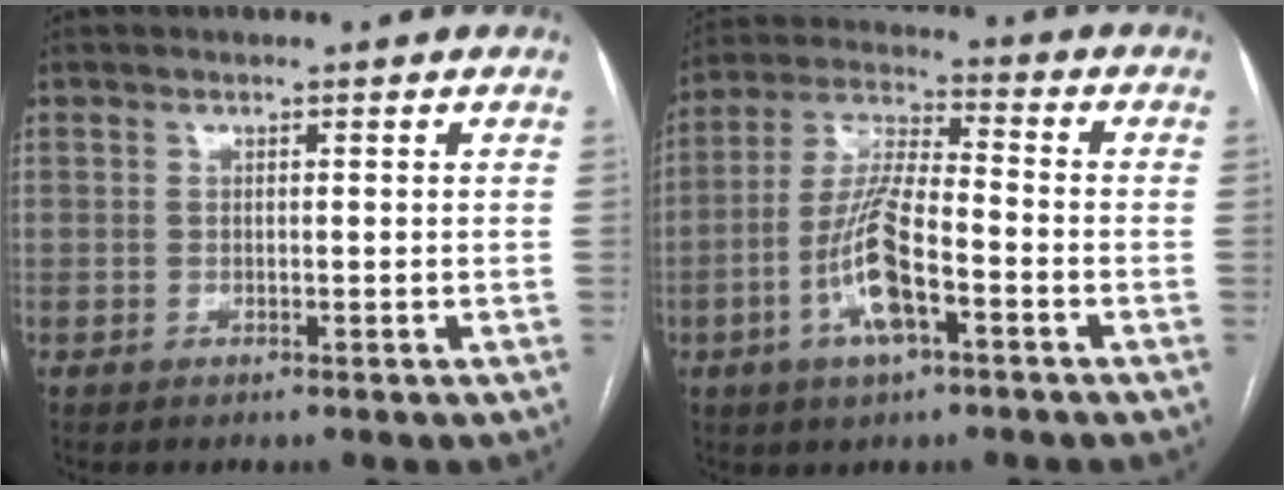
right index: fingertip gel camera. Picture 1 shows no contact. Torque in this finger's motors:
{"motor_torque": [1.89, -0.25, 0.94, 0.21]}